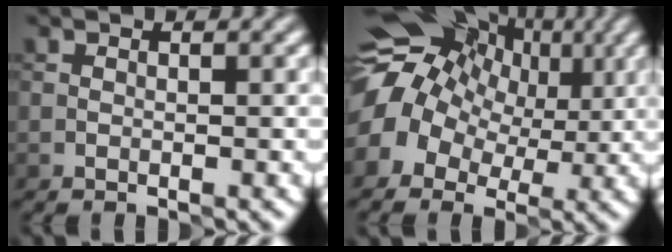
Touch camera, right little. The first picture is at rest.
{"total": 13.3, "force": [2.2, 10.5, 7.9], "torque": [-0.132, 0.016, 0.016]}